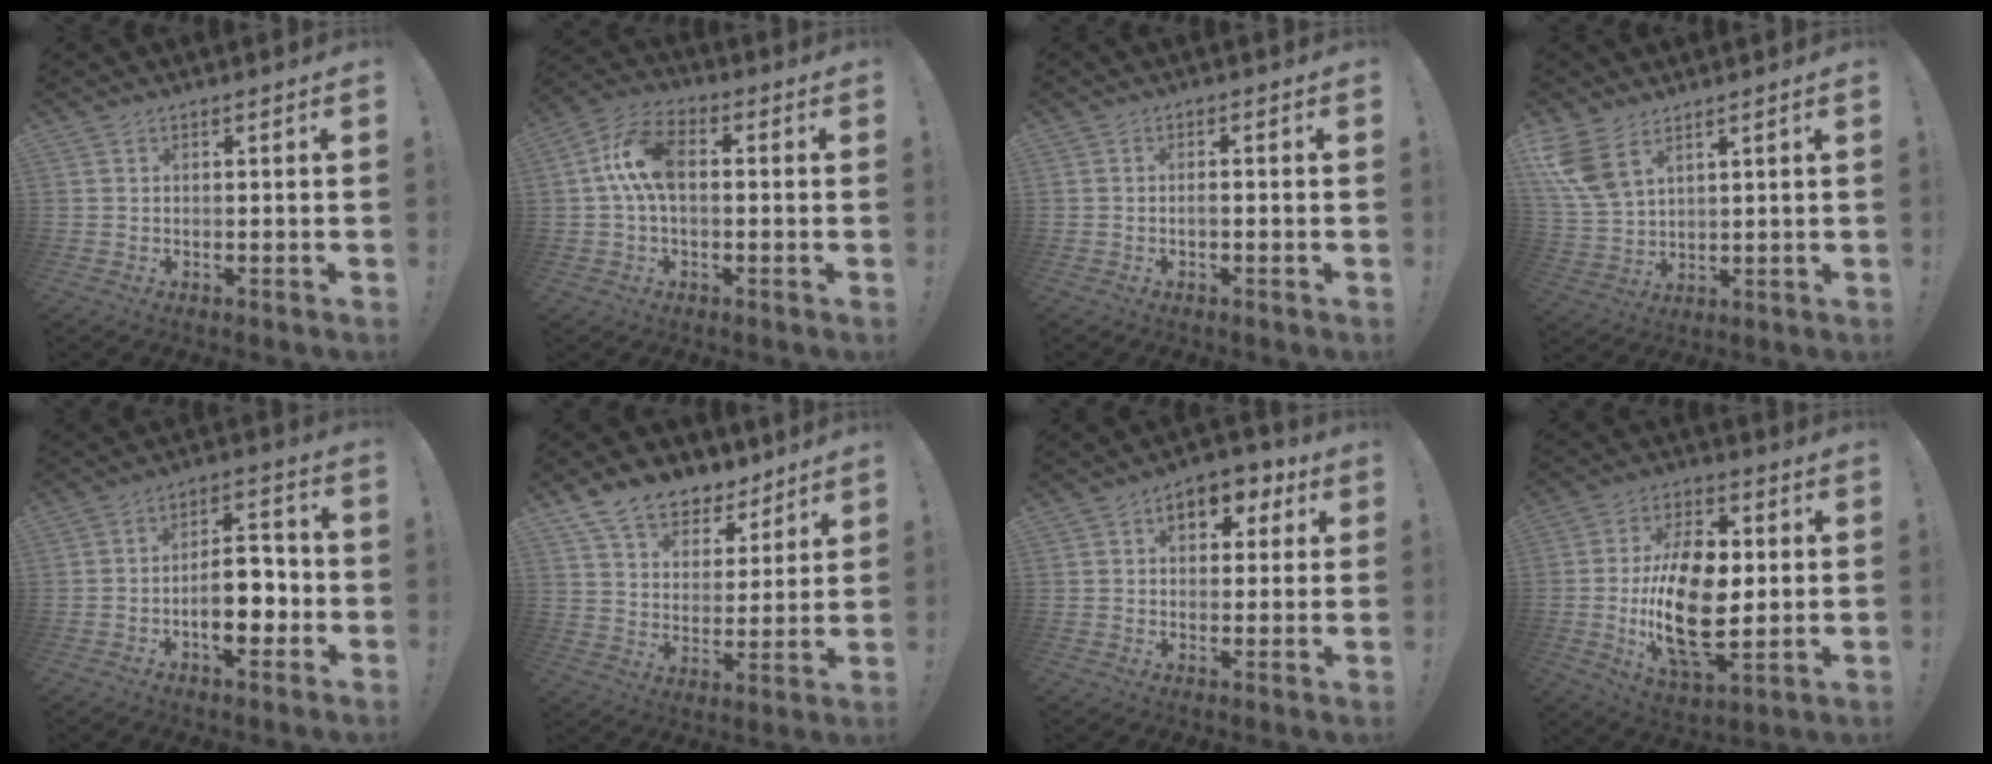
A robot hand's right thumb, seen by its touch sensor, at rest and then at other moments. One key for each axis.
{"total": 10.9, "fx": 0.7, "fy": 6.3, "fz": 8.8, "tx": -0.169, "ty": 0.010, "tz": 0.017}
{"total": 1.4, "fx": -0.8, "fy": 0.2, "fz": 1.1, "tx": -0.022, "ty": 0.003, "tz": -0.014}
{"total": 10.2, "fx": 6.1, "fy": 5.5, "fz": 6.1, "tx": -0.126, "ty": -0.026, "tz": 0.120}
{"total": 12.0, "fx": -3.6, "fy": 6.2, "fz": 9.6, "tx": -0.145, "ty": 0.022, "tz": -0.064}
{"total": 12.6, "fx": 9.4, "fy": 7.2, "fz": 4.2, "tx": -0.074, "ty": -0.062, "tz": 0.181}
{"total": 7.7, "fx": 2.8, "fy": 5.4, "fz": 4.8, "tx": -0.058, "ty": -0.007, "tz": 0.048}
{"total": 21.5, "fx": -0.8, "fy": 11.9, "fz": 17.9, "tx": -0.336, "ty": -0.008, "tz": -0.015}